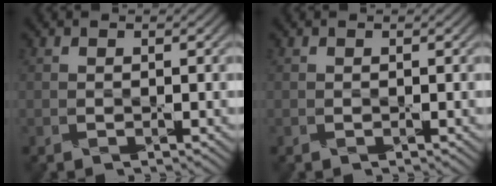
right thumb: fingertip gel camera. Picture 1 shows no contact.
{"total": 0.0}